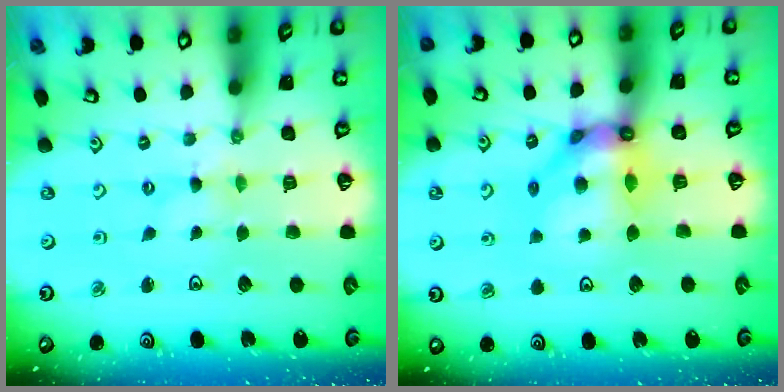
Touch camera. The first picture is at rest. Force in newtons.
{"total": 11.5, "press": 11.4, "slide": 1.6}